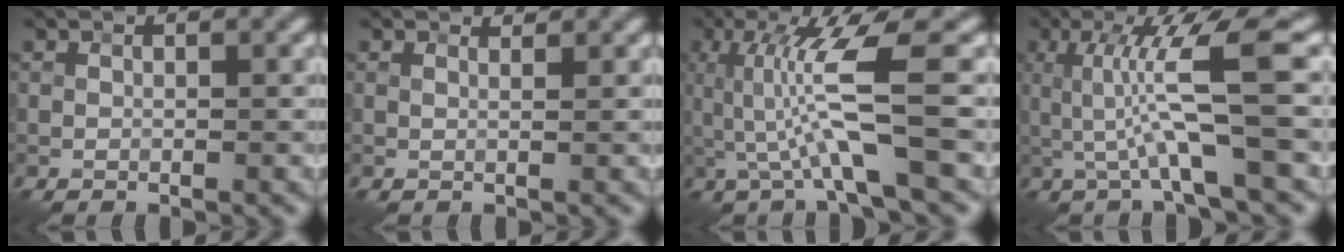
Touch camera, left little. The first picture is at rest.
{"total": 1.8, "force": [1.6, 0.5, 0.7], "torque": [-0.008, -0.007, 0.006]}
{"total": 6.2, "force": [-0.1, 0.7, 6.2], "torque": [-0.130, 0.009, 0.004]}
{"total": 6.6, "force": [-0.3, 0.6, 6.5], "torque": [-0.125, 0.016, -0.001]}